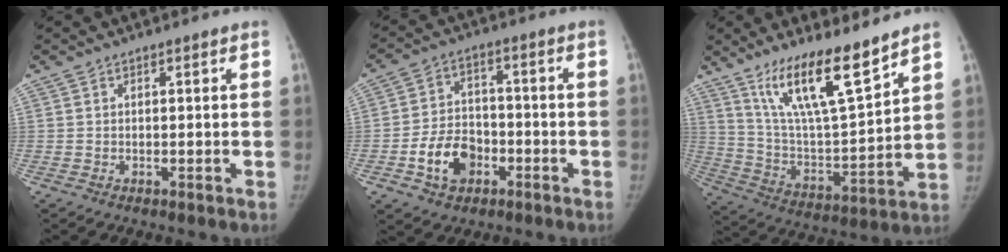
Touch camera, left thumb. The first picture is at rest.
{"total": 9.7, "force": [-3.8, 7.0, 5.5], "torque": [-0.072, 0.024, -0.067]}
{"total": 17.2, "force": [12.3, 3.4, 11.6], "torque": [-0.180, -0.074, 0.231]}